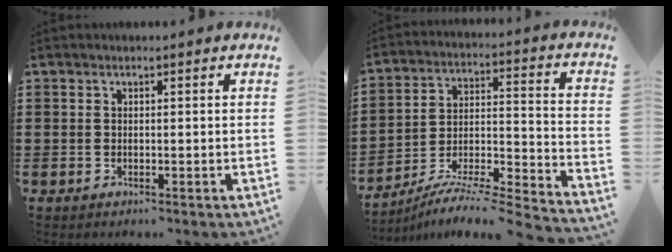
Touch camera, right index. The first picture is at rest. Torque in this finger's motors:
{"motor_torque": [0.92, 0.97, -0.02, -0.02]}